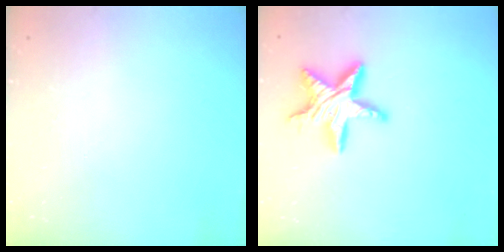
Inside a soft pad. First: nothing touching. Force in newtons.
{"total": 13.1, "press": 13.1, "slide": 0.9}